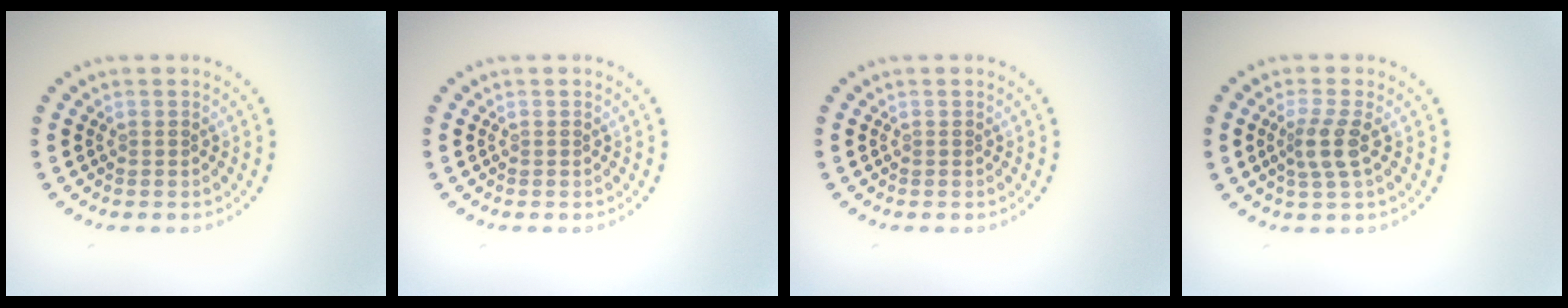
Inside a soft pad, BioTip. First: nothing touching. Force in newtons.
{"total": 0.0}
{"total": 0.0}
{"total": 2.5, "press": 2.0, "slide": 1.5}